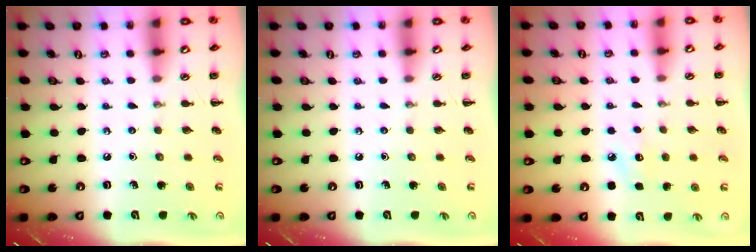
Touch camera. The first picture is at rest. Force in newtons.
{"total": 0.0}
{"total": 7.5, "press": 7.2, "slide": 2.1}